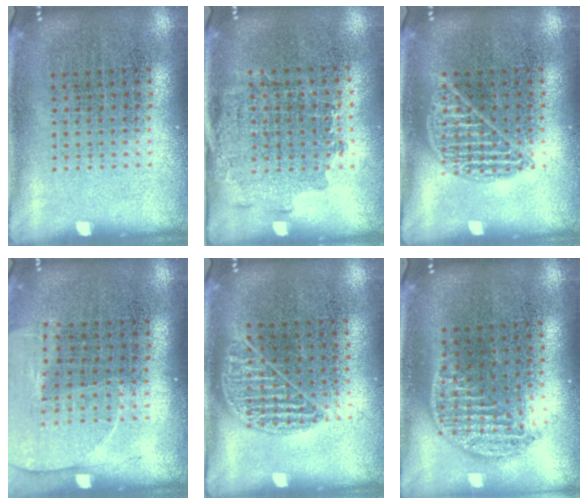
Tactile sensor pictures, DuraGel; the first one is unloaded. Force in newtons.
{"total": 1.5, "press": 1.2, "slide": 0.9}
{"total": 1.0, "press": 1.0, "slide": 0.1}
{"total": 1.3, "press": 1.3, "slide": 0.4}
{"total": 1.0, "press": 0.8, "slide": 0.5}
{"total": 1.3, "press": 1.1, "slide": 0.7}